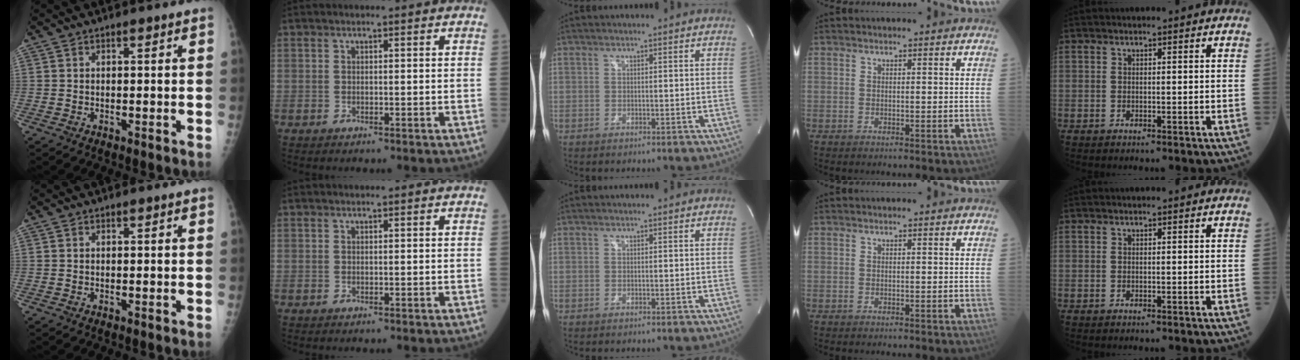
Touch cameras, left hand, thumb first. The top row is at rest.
{}